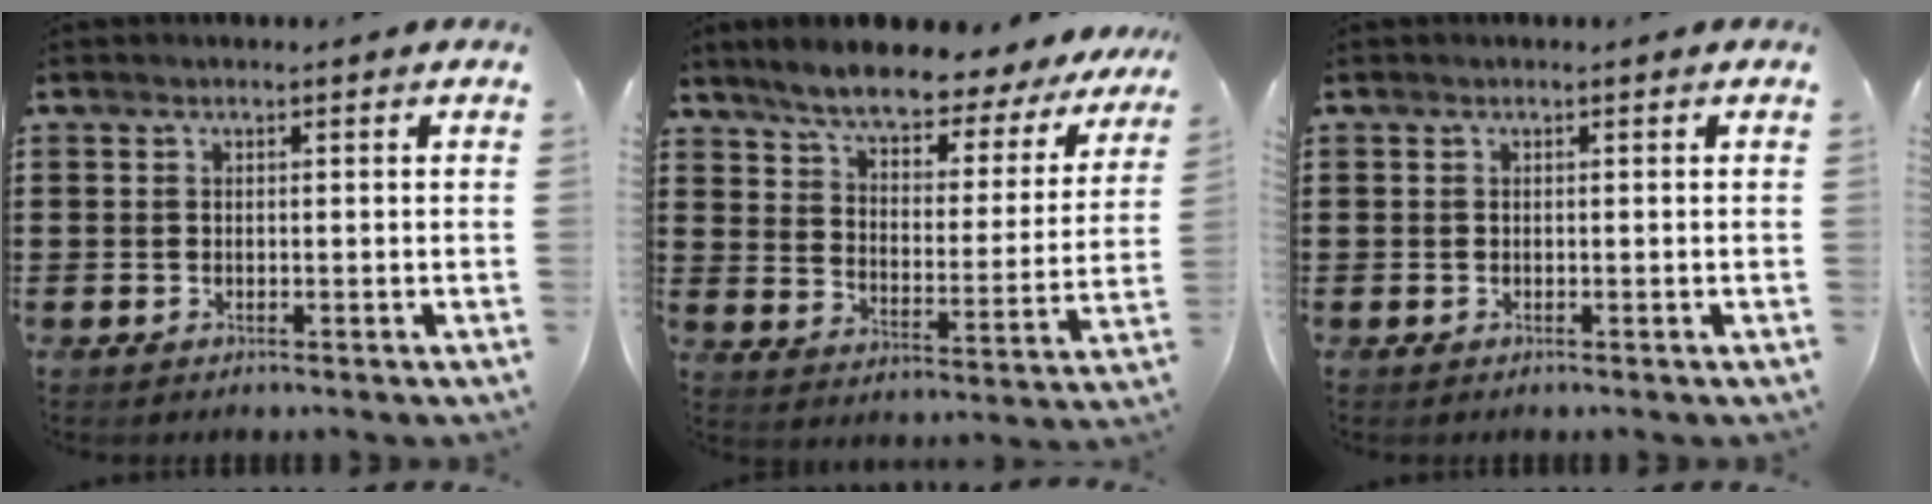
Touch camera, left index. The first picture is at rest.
{"total": 7.1, "force": [6.4, 0.8, 3.1], "torque": [-0.081, -0.041, 0.102]}
{"total": 0.0}